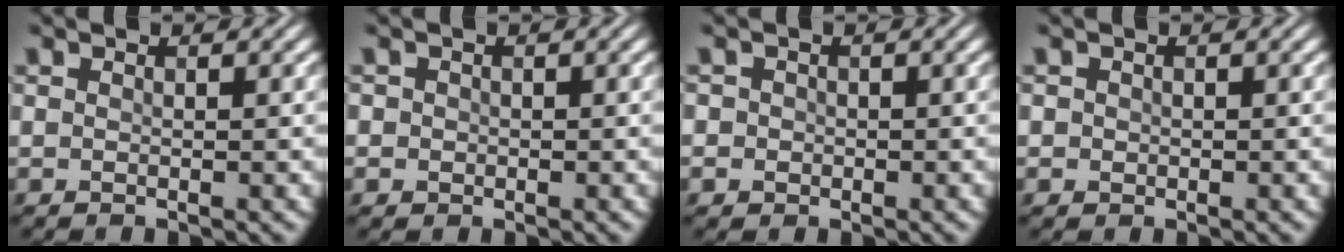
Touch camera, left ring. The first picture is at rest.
{"total": 1.1, "force": [0.0, 1.1, 0.2], "torque": [0.006, -0.002, -0.002]}
{"total": 1.5, "force": [-0.1, 1.5, 0.3], "torque": [0.011, 0.002, -0.007]}
{"total": 0.8, "force": [0.0, 0.8, 0.1], "torque": [0.002, -0.002, -0.003]}